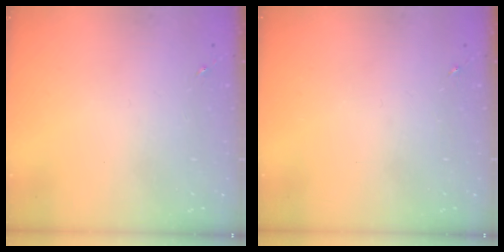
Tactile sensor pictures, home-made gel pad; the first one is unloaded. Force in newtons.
{"total": 0.0}